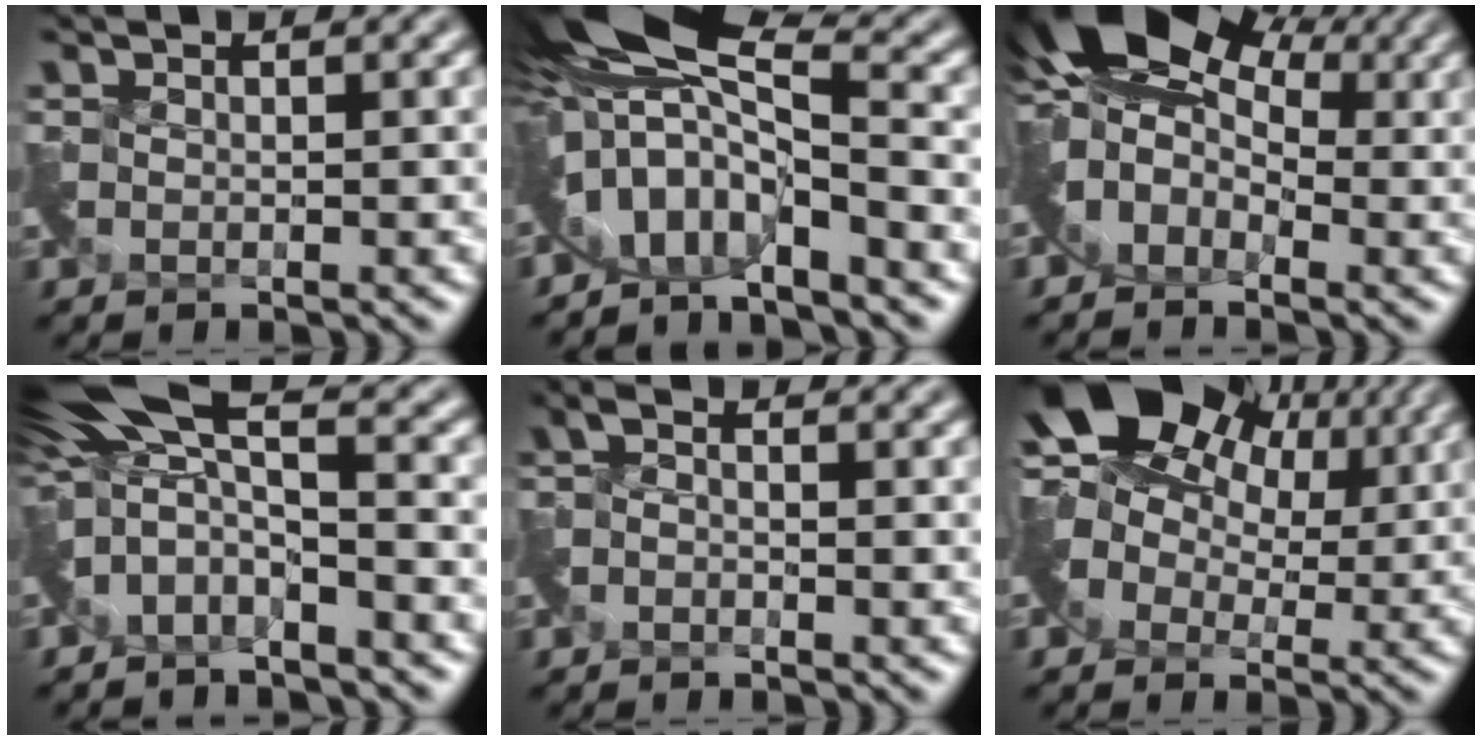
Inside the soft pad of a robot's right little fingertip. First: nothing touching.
{"total": 7.7, "force": [-0.1, 3.7, 6.8], "torque": [-0.120, -0.004, -0.012]}
{"total": 9.9, "force": [2.5, 6.5, 7.0], "torque": [-0.120, 0.011, 0.023]}
{"total": 5.9, "force": [-0.4, 2.6, 5.3], "torque": [-0.099, 0.010, -0.022]}
{"total": 1.4, "force": [-1.3, 0.2, -0.1], "torque": [-0.003, -0.014, -0.027]}
{"total": 11.8, "force": [5.2, 8.0, 7.0], "torque": [-0.121, 0.028, 0.080]}